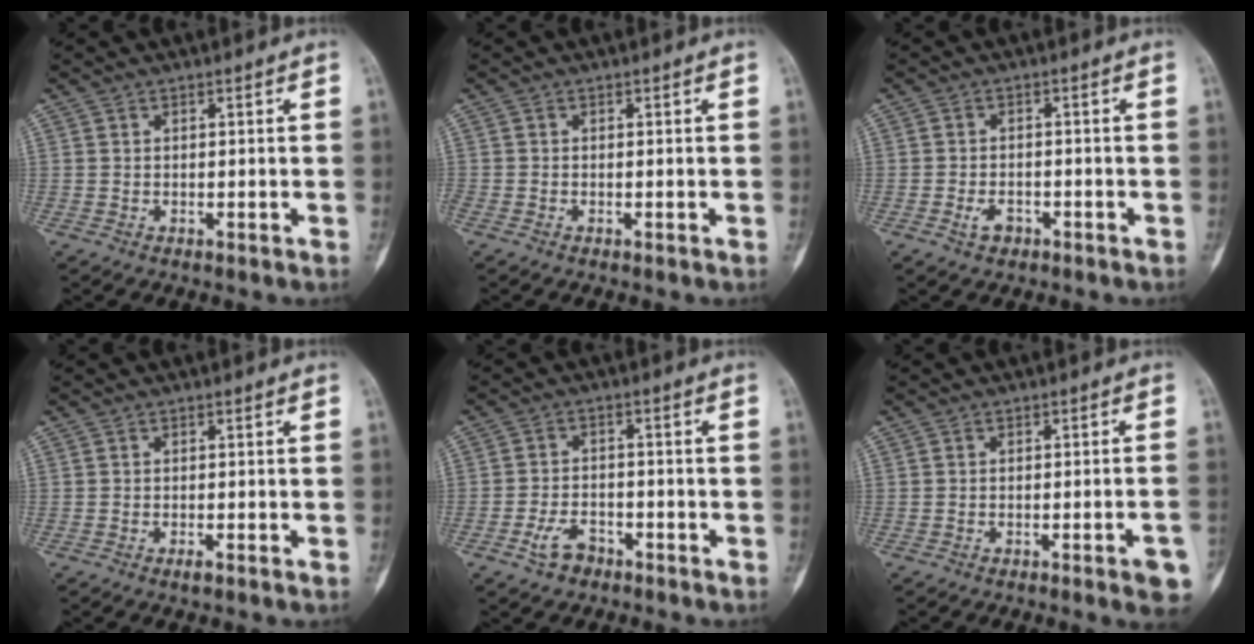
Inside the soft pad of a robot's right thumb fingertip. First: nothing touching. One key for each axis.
{"total": 0.0}
{"total": 2.6, "fx": -1.4, "fy": 1.6, "fz": 1.5, "tx": -0.027, "ty": 0.009, "tz": -0.021}
{"total": 1.1, "fx": -0.8, "fy": 0.1, "fz": 0.8, "tx": -0.020, "ty": 0.000, "tz": -0.014}
{"total": 3.9, "fx": -2.6, "fy": 2.0, "fz": 2.1, "tx": -0.044, "ty": 0.018, "tz": -0.047}
{"total": 5.3, "fx": -2.7, "fy": 0.6, "fz": 4.5, "tx": -0.054, "ty": 0.014, "tz": -0.031}